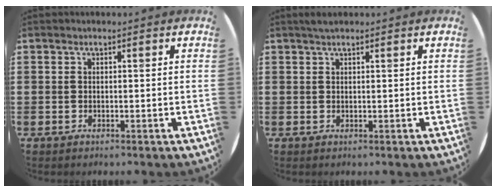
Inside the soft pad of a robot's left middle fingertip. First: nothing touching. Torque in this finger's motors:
{"motor_torque": [0.33, -0.23, 0.02, 0.04]}